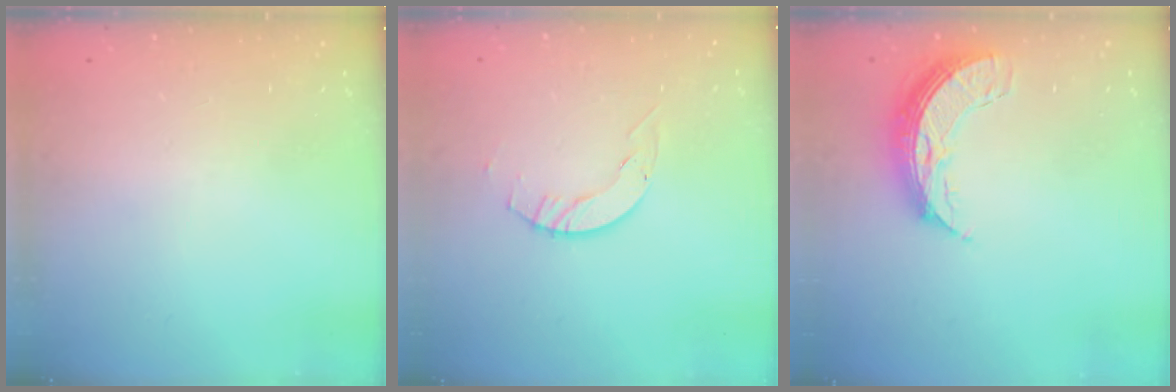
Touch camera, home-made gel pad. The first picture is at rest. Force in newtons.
{"total": 2.1, "press": 2.1, "slide": 0.3}
{"total": 8.6, "press": 8.6, "slide": 0.7}